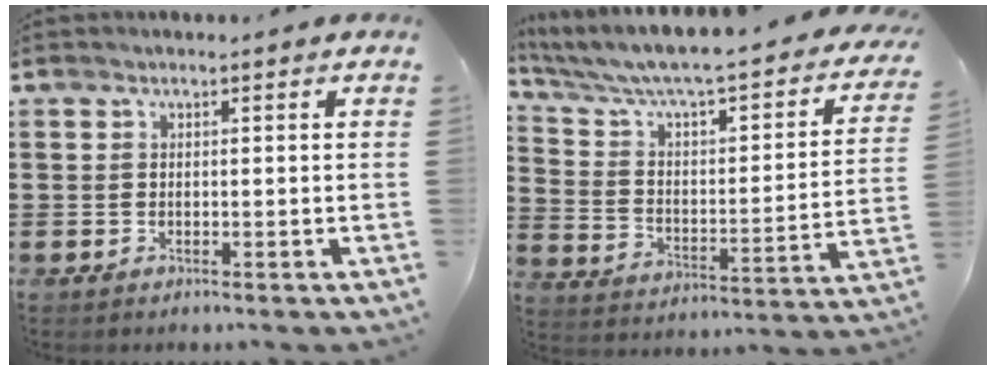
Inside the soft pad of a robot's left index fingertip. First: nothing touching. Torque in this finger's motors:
{"motor_torque": [1.27, -0.87, 1.05, 0.14]}